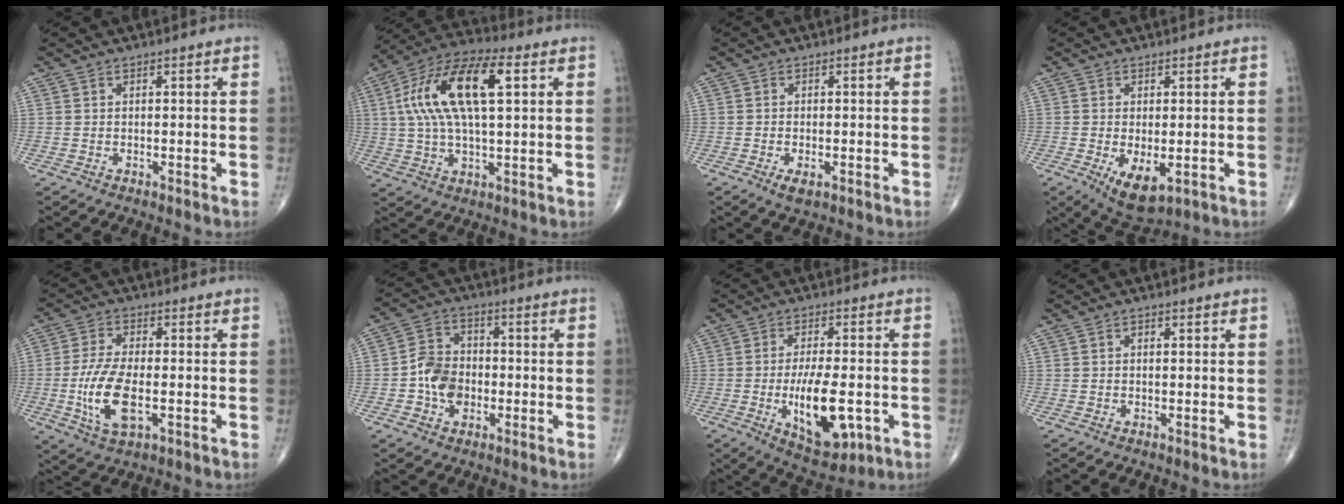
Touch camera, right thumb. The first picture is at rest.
{"total": 18.0, "force": [4.2, 7.3, 15.9], "torque": [-0.308, 0.023, 0.069]}
{"total": 2.5, "force": [-1.1, 1.1, 2.0], "torque": [-0.035, -0.001, -0.017]}
{"total": 6.9, "force": [-1.8, 3.2, 5.8], "torque": [-0.095, -0.018, -0.018]}
{"total": 11.2, "force": [-2.3, 5.1, 9.8], "torque": [-0.199, 0.002, -0.040]}
{"total": 8.6, "force": [-1.9, 6.6, 5.1], "torque": [-0.070, 0.023, -0.044]}
{"total": 13.1, "force": [-3.3, 5.5, 11.4], "torque": [-0.175, 0.001, -0.039]}
{"total": 0.9, "force": [0.1, 0.5, 0.7], "torque": [-0.009, 0.001, -0.001]}